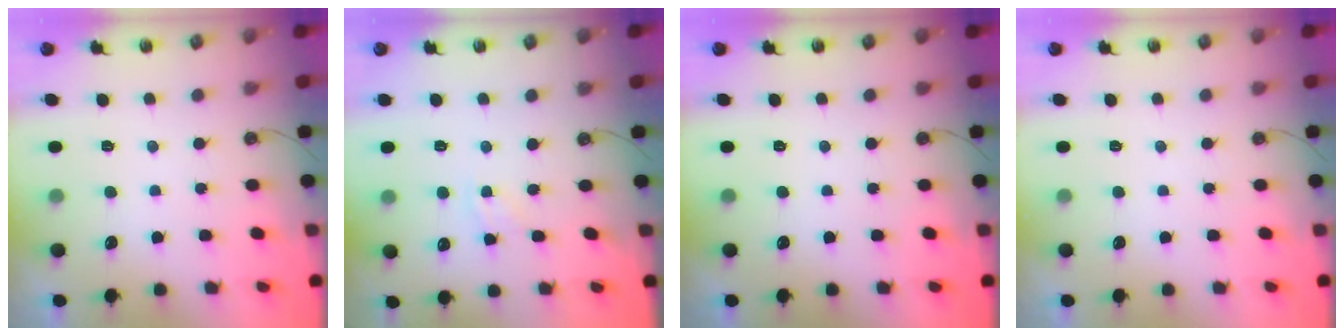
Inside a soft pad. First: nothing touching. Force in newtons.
{"total": 3.9, "press": 3.9, "slide": 0.5}
{"total": 0.0}
{"total": 0.0}